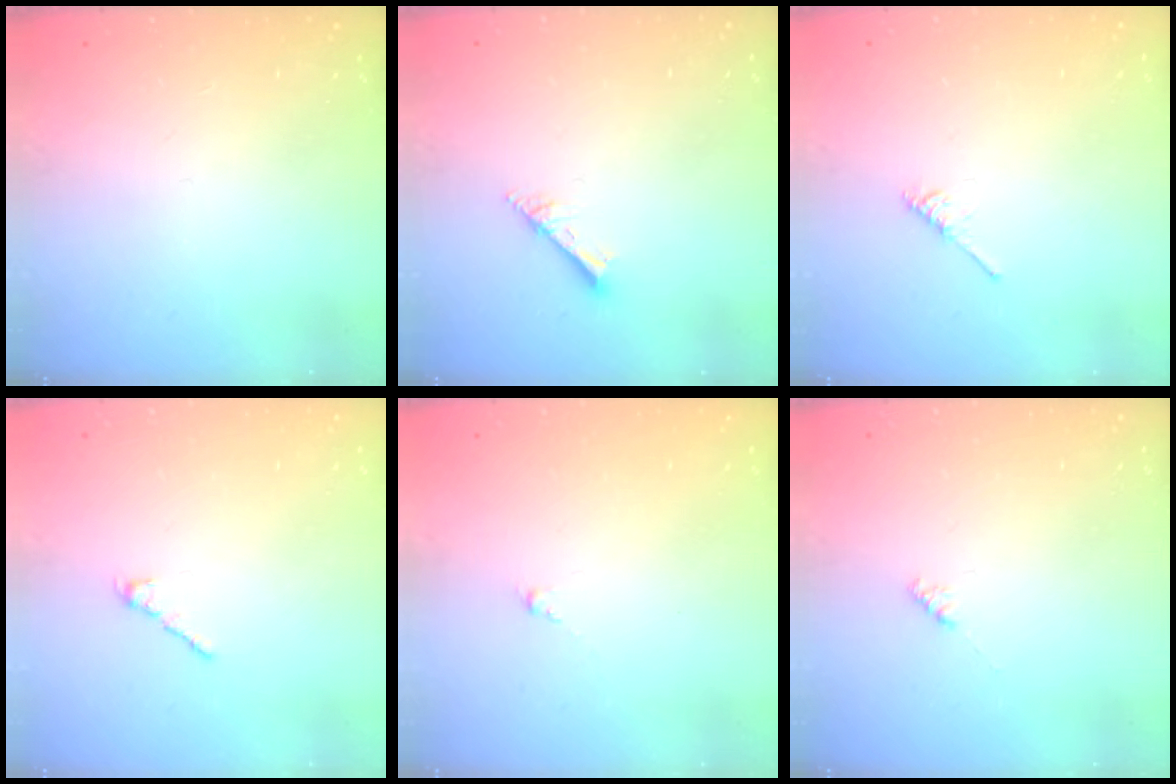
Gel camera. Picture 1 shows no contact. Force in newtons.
{"total": 2.5, "press": 2.5, "slide": 0.2}
{"total": 2.1, "press": 2.1, "slide": 0.4}
{"total": 1.7, "press": 1.5, "slide": 0.6}
{"total": 0.0}
{"total": 2.1, "press": 2.0, "slide": 0.5}